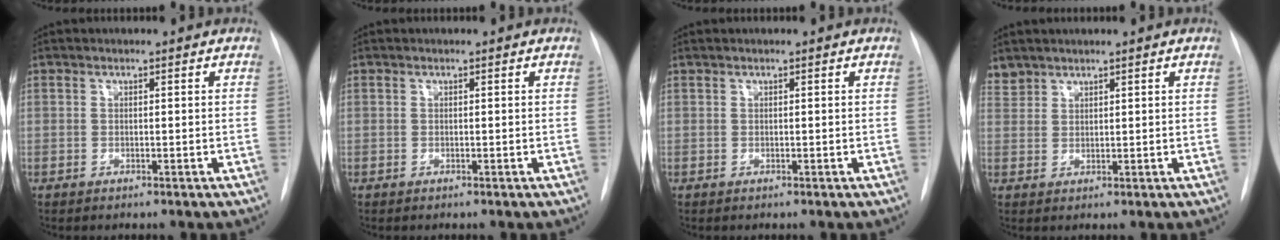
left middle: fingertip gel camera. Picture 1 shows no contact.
{"total": 0.0}
{"total": 0.0}
{"total": 2.4, "force": [2.3, 0.9, -0.3], "torque": [0.006, 0.011, 0.046]}